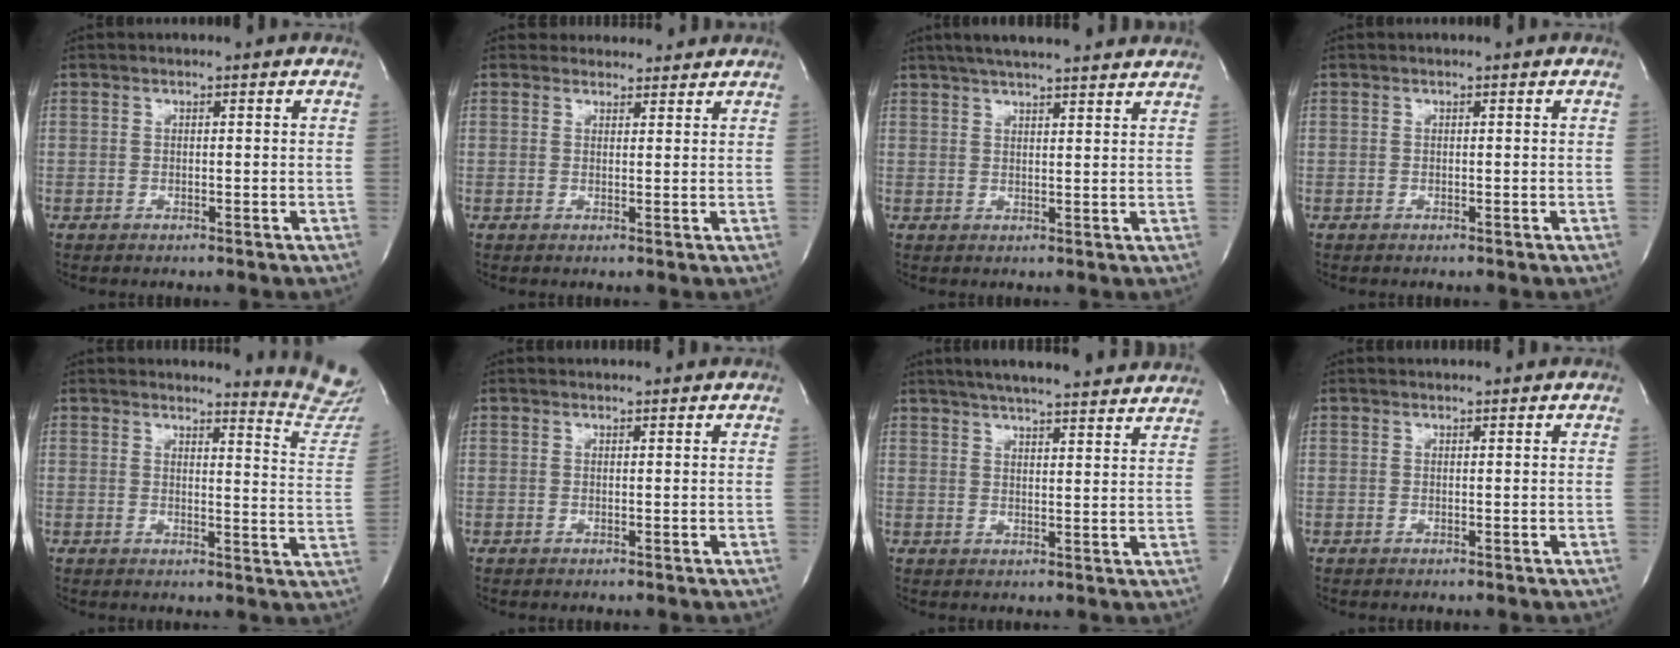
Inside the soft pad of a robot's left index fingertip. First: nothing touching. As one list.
[{"total": 4.0, "force": [3.7, 1.6, -0.3], "torque": [0.004, 0.009, 0.042]}, {"total": 13.4, "force": [11.7, 1.3, 6.5], "torque": [-0.107, 0.031, 0.154]}, {"total": 0.0}, {"total": 10.1, "force": [10.1, -0.4, 0.5], "torque": [0.001, -0.114, 0.089]}, {"total": 2.0, "force": [2.0, 0.3, 0.2], "torque": [-0.011, 0.014, 0.026]}, {"total": 19.0, "force": [17.0, 2.2, 8.2], "torque": [-0.127, 0.019, 0.219]}, {"total": 1.6, "force": [1.6, 0.1, 0.2], "torque": [-0.010, 0.013, 0.023]}]